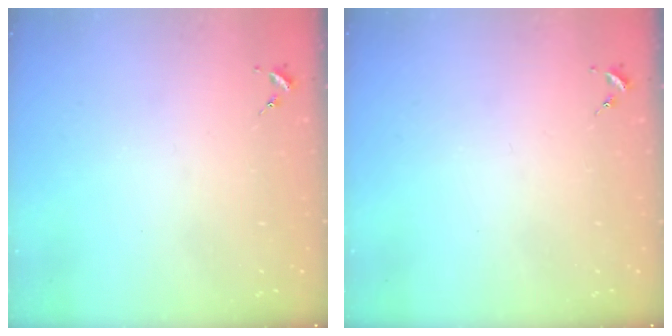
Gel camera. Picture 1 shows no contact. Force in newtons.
{"total": 0.0}